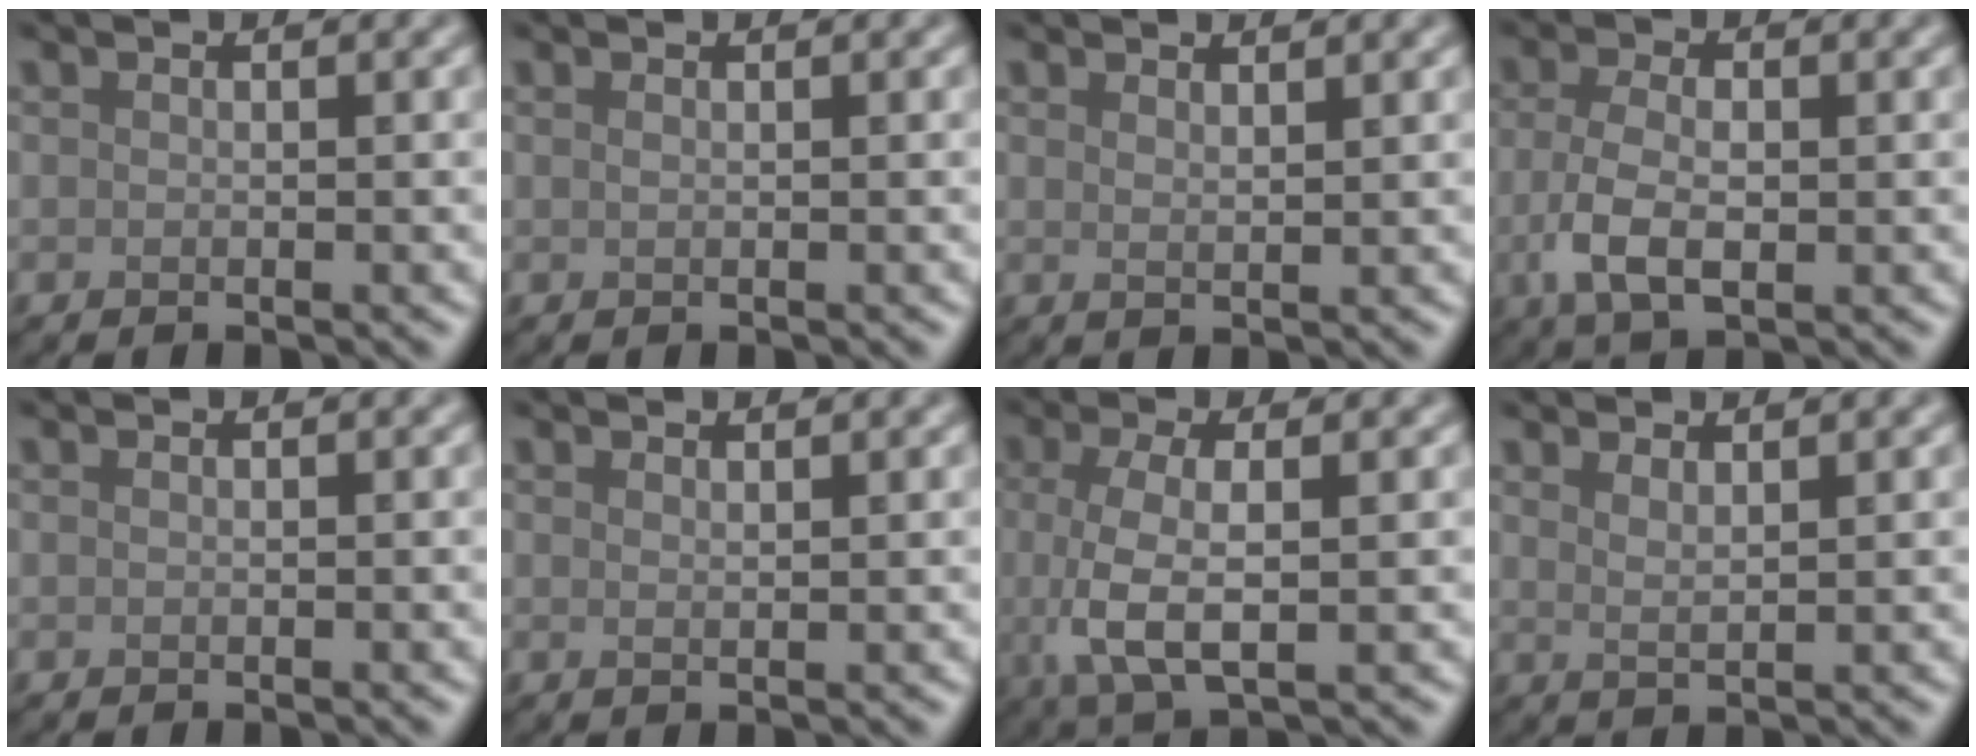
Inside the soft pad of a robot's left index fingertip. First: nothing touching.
{"total": 0.5, "force": [0.3, 0.2, 0.4], "torque": [-0.007, 0.001, 0.003]}
{"total": 1.4, "force": [1.2, 0.4, 0.7], "torque": [-0.006, -0.001, 0.014]}
{"total": 4.6, "force": [-0.7, 2.5, 3.8], "torque": [-0.088, -0.008, -0.014]}
{"total": 0.0}
{"total": 1.0, "force": [0.8, 0.2, 0.5], "torque": [-0.004, 0.000, 0.010]}
{"total": 5.2, "force": [-0.2, 1.9, 4.8], "torque": [-0.101, -0.005, -0.004]}
{"total": 1.8, "force": [1.3, 0.5, 1.1], "torque": [-0.014, -0.002, 0.018]}